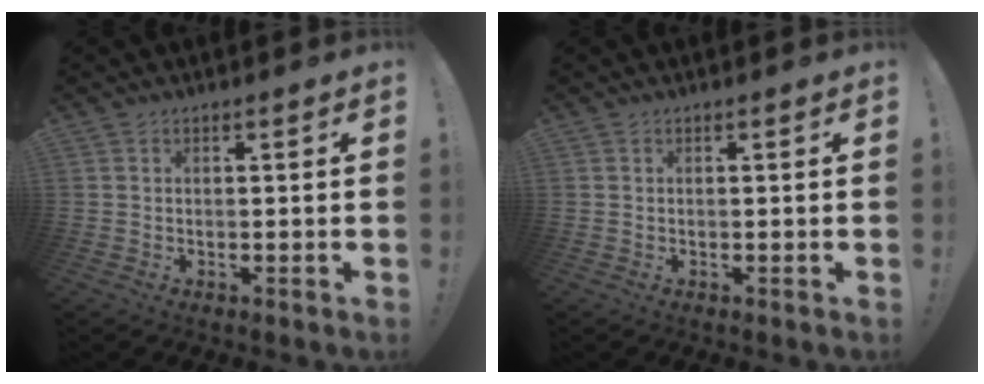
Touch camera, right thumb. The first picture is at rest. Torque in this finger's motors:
{"motor_torque": [0.00, 0.00, 0.00, 0.00, 0.00]}